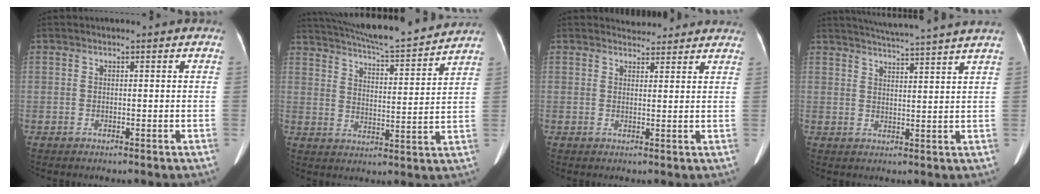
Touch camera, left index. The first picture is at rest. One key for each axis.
{"total": 18.5, "fx": 17.0, "fy": 1.1, "fz": 7.2, "tx": -0.126, "ty": 0.003, "tz": 0.248}
{"total": 5.9, "fx": 5.6, "fy": 1.6, "fz": 0.8, "tx": -0.001, "ty": 0.013, "tz": 0.055}
{"total": 13.2, "fx": 12.1, "fy": -1.4, "fz": 5.2, "tx": -0.090, "ty": -0.008, "tz": 0.153}